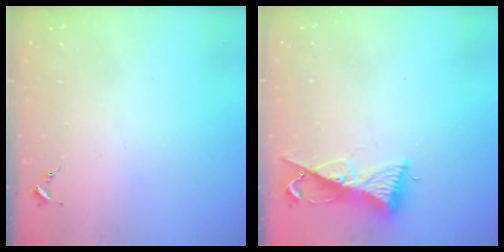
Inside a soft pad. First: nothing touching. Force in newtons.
{"total": 9.6, "press": 9.6, "slide": 0.4}